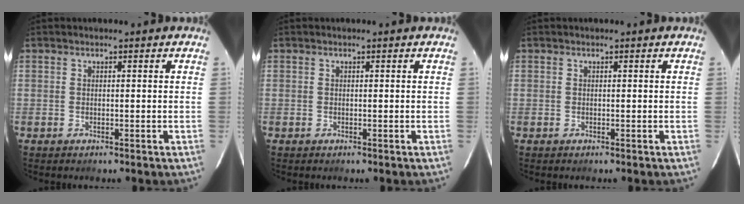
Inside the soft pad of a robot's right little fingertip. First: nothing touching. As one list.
[{"total": 0.0}, {"total": 0.0}]